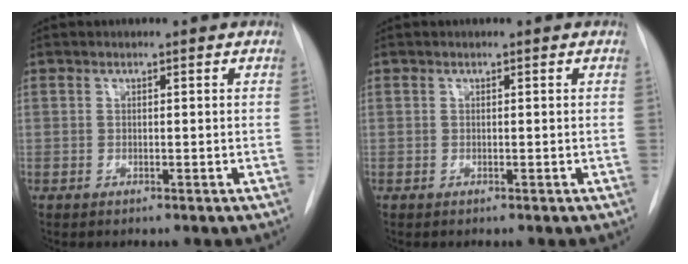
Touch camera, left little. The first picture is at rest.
{"total": 0.0}